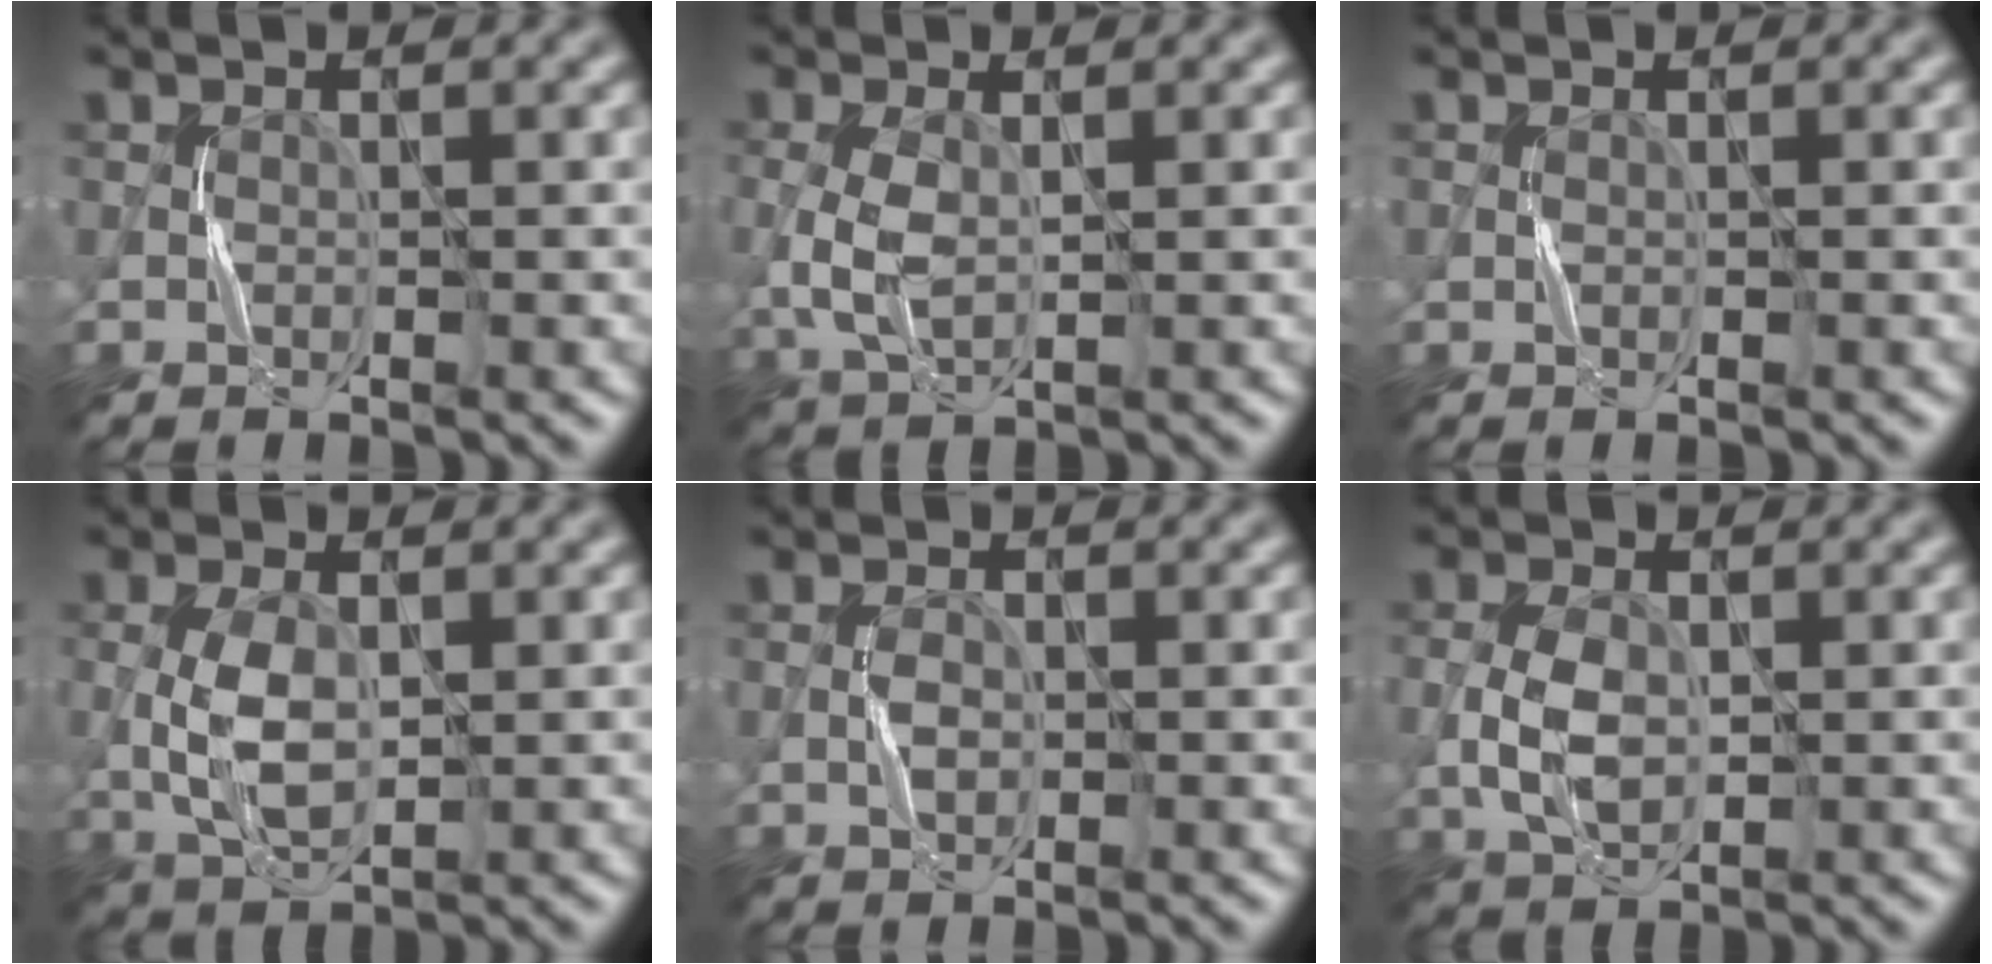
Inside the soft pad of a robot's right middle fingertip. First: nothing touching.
{"total": 3.4, "force": [0.2, 1.9, 2.8], "torque": [-0.077, -0.002, 0.009]}
{"total": 0.0}
{"total": 4.2, "force": [0.0, 2.4, 3.5], "torque": [-0.084, -0.002, 0.006]}
{"total": 1.3, "force": [-0.2, 0.7, 1.0], "torque": [-0.017, 0.004, -0.006]}
{"total": 3.7, "force": [-0.2, 2.4, 2.8], "torque": [-0.064, 0.000, -0.001]}